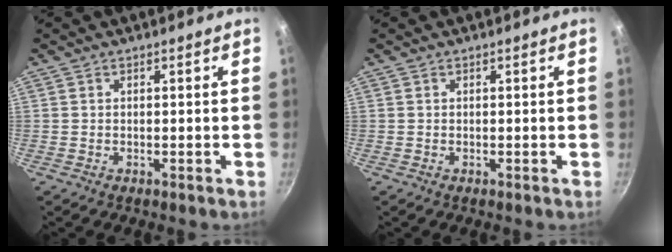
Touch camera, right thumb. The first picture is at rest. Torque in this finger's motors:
{"motor_torque": [-0.11, 0.11, -0.18, 0.07, 0.01]}